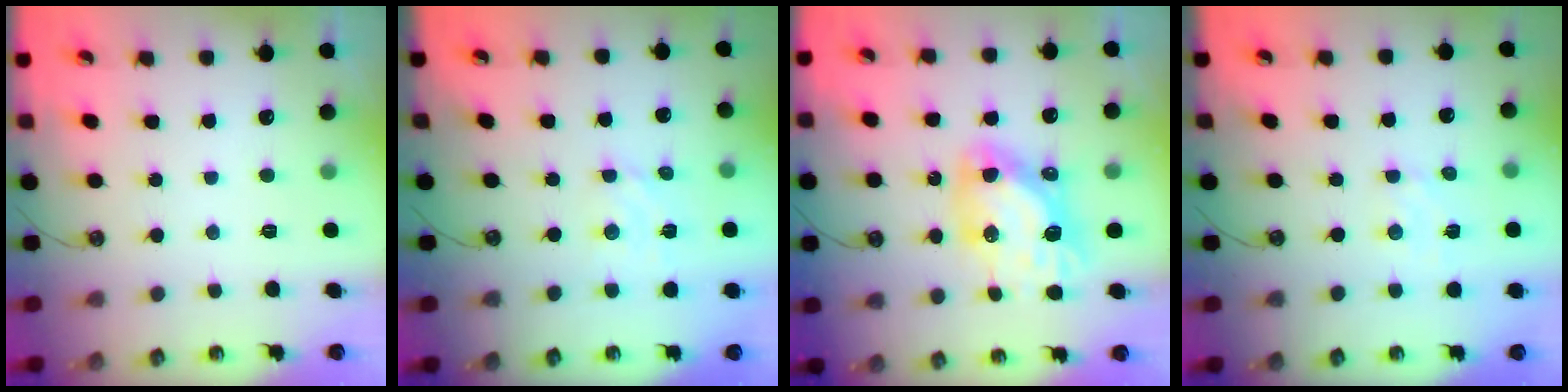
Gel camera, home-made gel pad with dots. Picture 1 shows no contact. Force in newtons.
{"total": 2.8, "press": 2.8, "slide": 0.1}
{"total": 13.4, "press": 13.3, "slide": 1.5}
{"total": 3.9, "press": 3.8, "slide": 0.6}